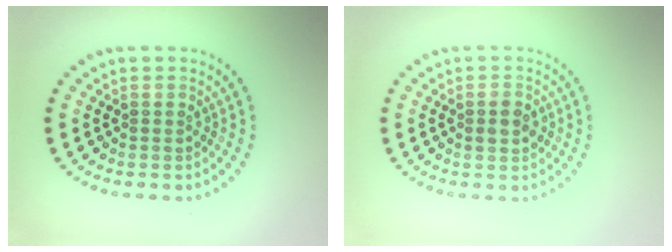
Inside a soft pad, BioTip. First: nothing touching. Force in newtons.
{"total": 2.2, "press": 2.2, "slide": 0.2}